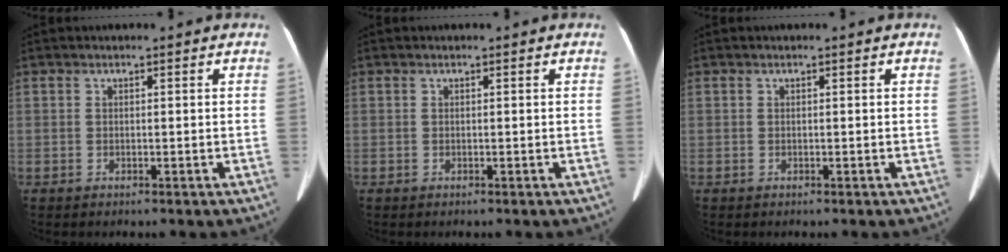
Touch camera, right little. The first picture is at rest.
{"total": 0.0}
{"total": 0.0}